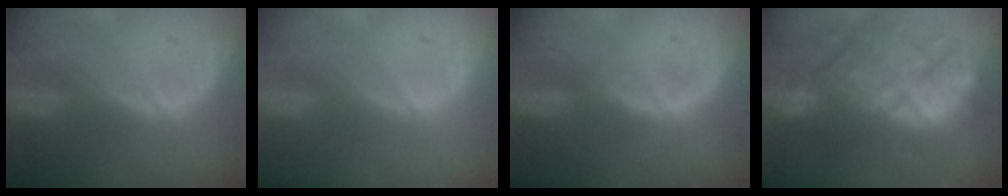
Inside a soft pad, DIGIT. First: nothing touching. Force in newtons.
{"total": 0.0}
{"total": 0.9, "press": 0.9, "slide": 0.2}
{"total": 13.1, "press": 12.3, "slide": 4.5}